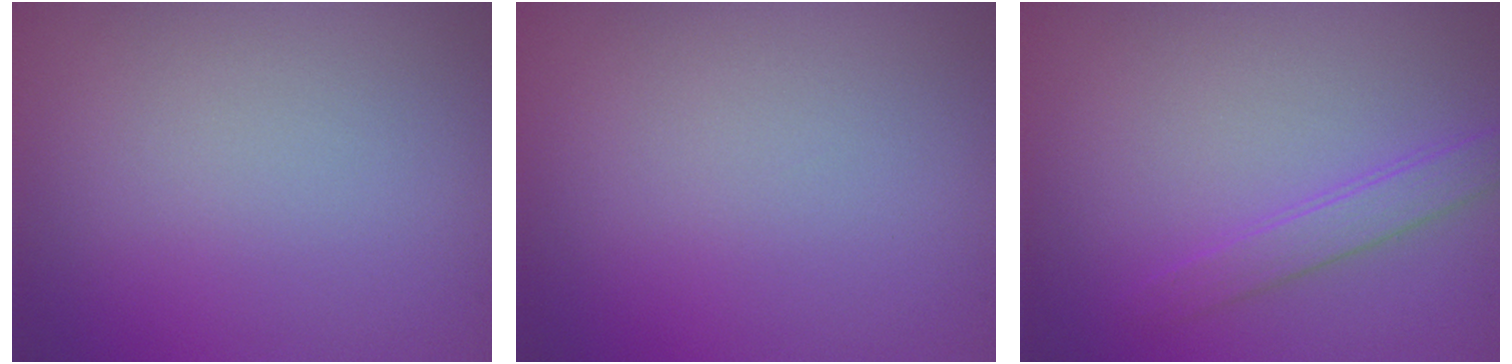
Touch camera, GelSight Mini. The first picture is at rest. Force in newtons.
{"total": 0.0}
{"total": 1.8, "press": 1.8, "slide": 0.1}